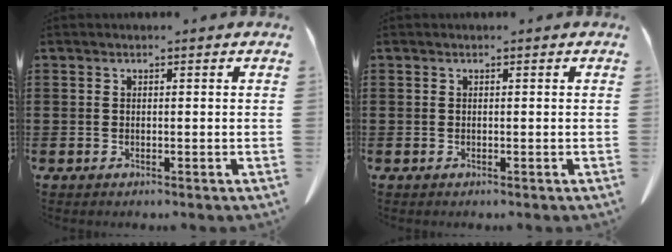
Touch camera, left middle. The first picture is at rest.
{"total": 0.0}